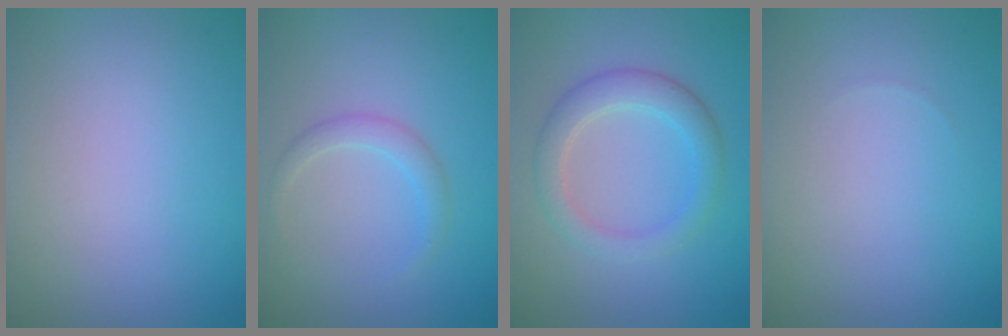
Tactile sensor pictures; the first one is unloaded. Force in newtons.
{"total": 1.7, "press": 1.7, "slide": 0.1}
{"total": 3.5, "press": 3.5, "slide": 0.4}
{"total": 0.0}